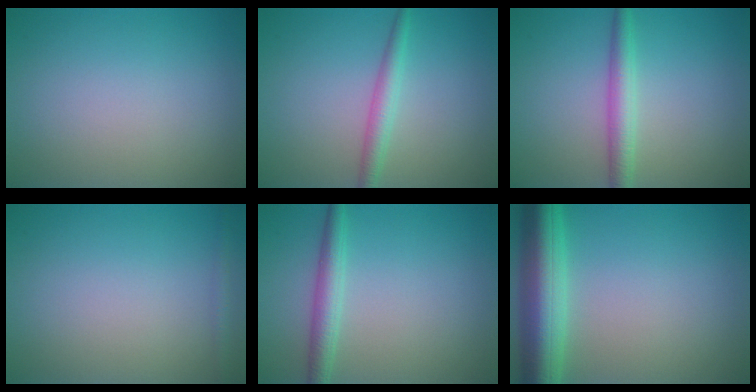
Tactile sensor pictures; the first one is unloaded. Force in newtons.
{"total": 2.2, "press": 2.2, "slide": 0.1}
{"total": 2.9, "press": 2.9, "slide": 0.1}
{"total": 1.0, "press": 1.0, "slide": 0.1}
{"total": 2.6, "press": 2.6, "slide": 0.0}
{"total": 7.4, "press": 7.4, "slide": 0.4}